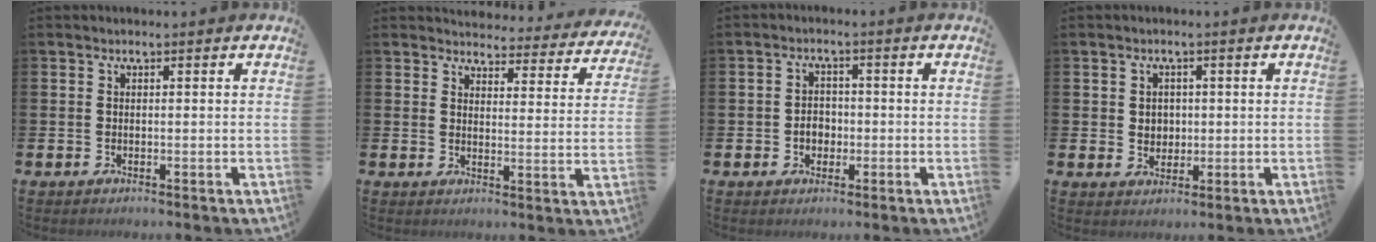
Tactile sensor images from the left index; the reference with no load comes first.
{"total": 3.9, "force": [3.8, 0.9, 0.3], "torque": [-0.014, -0.035, 0.061]}
{"total": 2.7, "force": [-0.7, 2.2, 1.4], "torque": [-0.012, -0.001, -0.019]}
{"total": 2.4, "force": [0.7, 2.1, 0.9], "torque": [-0.006, 0.004, 0.007]}